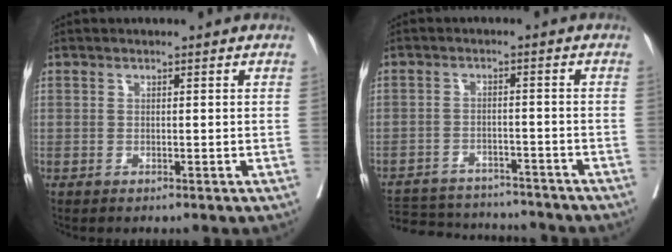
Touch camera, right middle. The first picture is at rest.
{"total": 14.5, "force": [-13.5, 3.8, 3.7], "torque": [-0.077, 0.006, -0.184]}